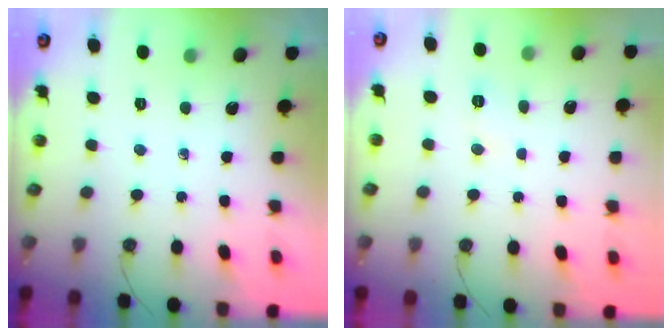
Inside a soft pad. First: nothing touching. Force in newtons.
{"total": 3.6, "press": 3.5, "slide": 0.8}